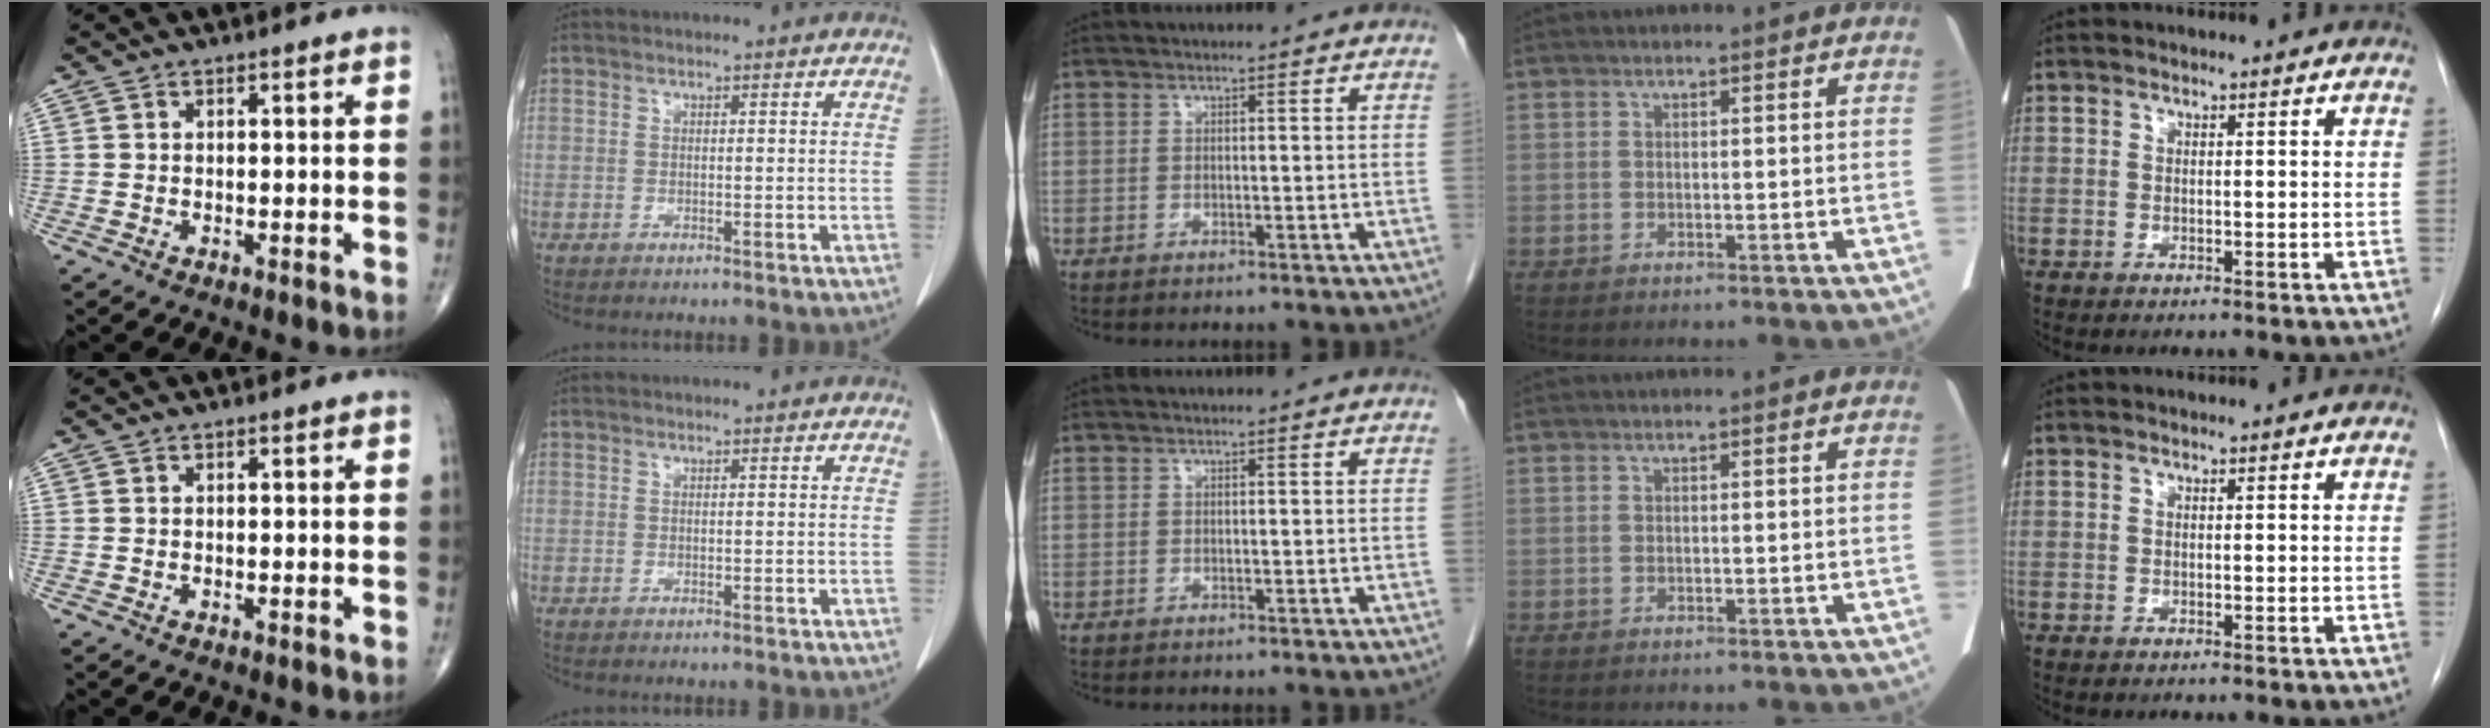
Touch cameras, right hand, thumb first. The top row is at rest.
{}